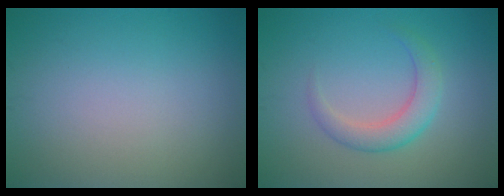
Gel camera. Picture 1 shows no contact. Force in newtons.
{"total": 2.8, "press": 2.8, "slide": 0.1}